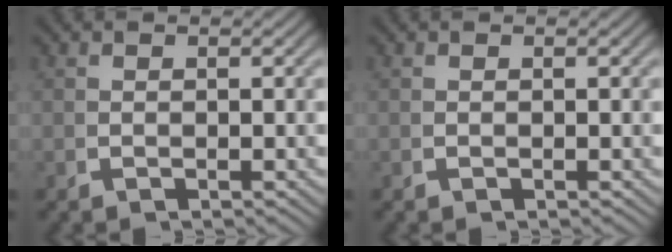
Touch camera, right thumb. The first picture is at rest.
{"total": 0.0}